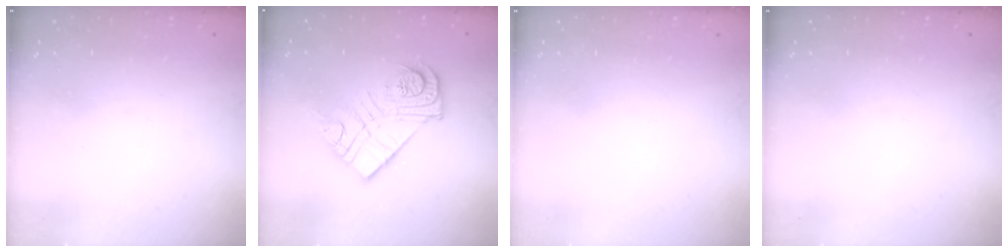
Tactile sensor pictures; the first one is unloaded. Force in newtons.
{"total": 15.3, "press": 15.3, "slide": 1.0}
{"total": 1.6, "press": 1.6, "slide": 0.1}
{"total": 0.0}